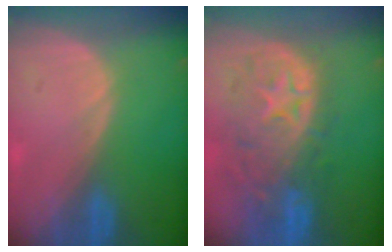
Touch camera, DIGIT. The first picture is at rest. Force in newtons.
{"total": 11.0, "press": 9.7, "slide": 5.1}